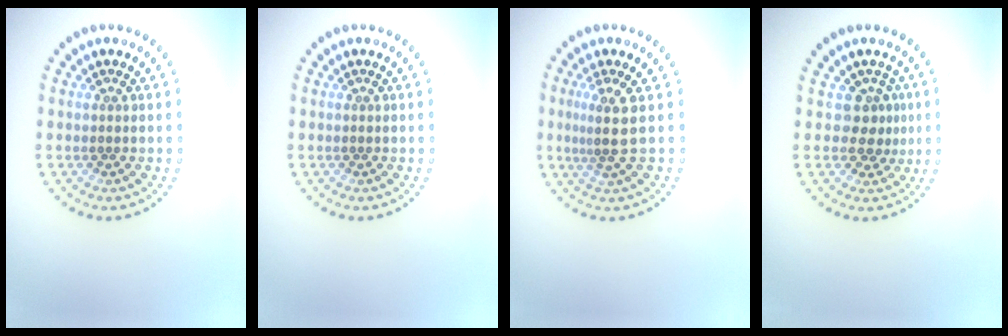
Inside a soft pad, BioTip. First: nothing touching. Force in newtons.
{"total": 0.0}
{"total": 2.5, "press": 1.7, "slide": 1.9}
{"total": 2.3, "press": 1.5, "slide": 1.7}